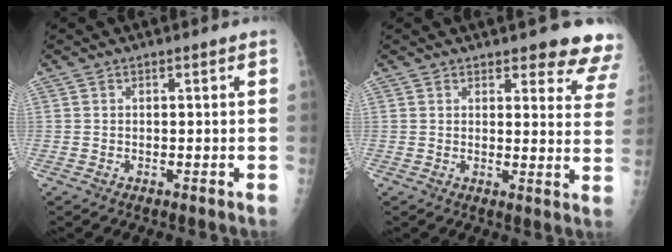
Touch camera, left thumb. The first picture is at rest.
{"total": 10.4, "force": [9.1, 2.9, 4.0], "torque": [-0.002, -0.054, 0.078]}